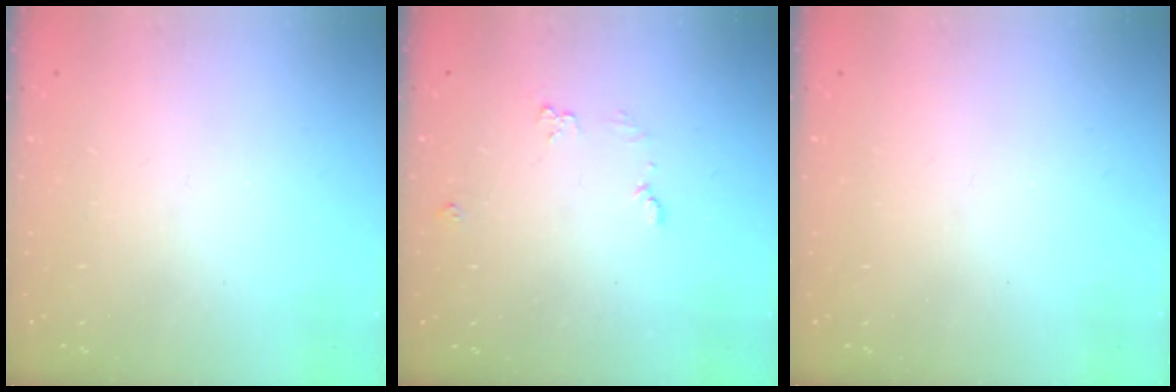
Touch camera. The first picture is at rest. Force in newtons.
{"total": 5.2, "press": 5.1, "slide": 0.8}
{"total": 0.0}